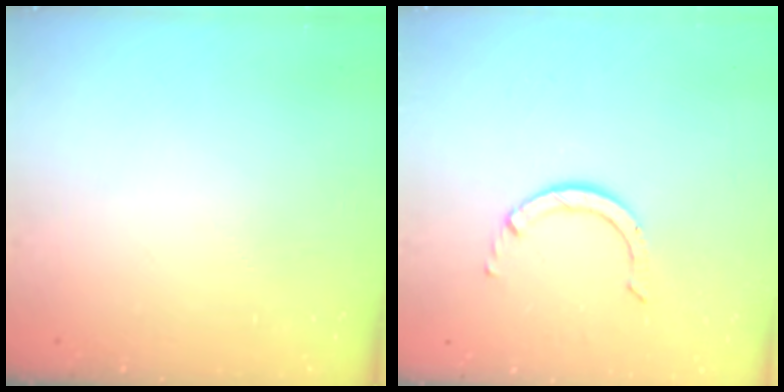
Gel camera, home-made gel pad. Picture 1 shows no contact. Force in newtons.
{"total": 2.9, "press": 2.9, "slide": 0.2}